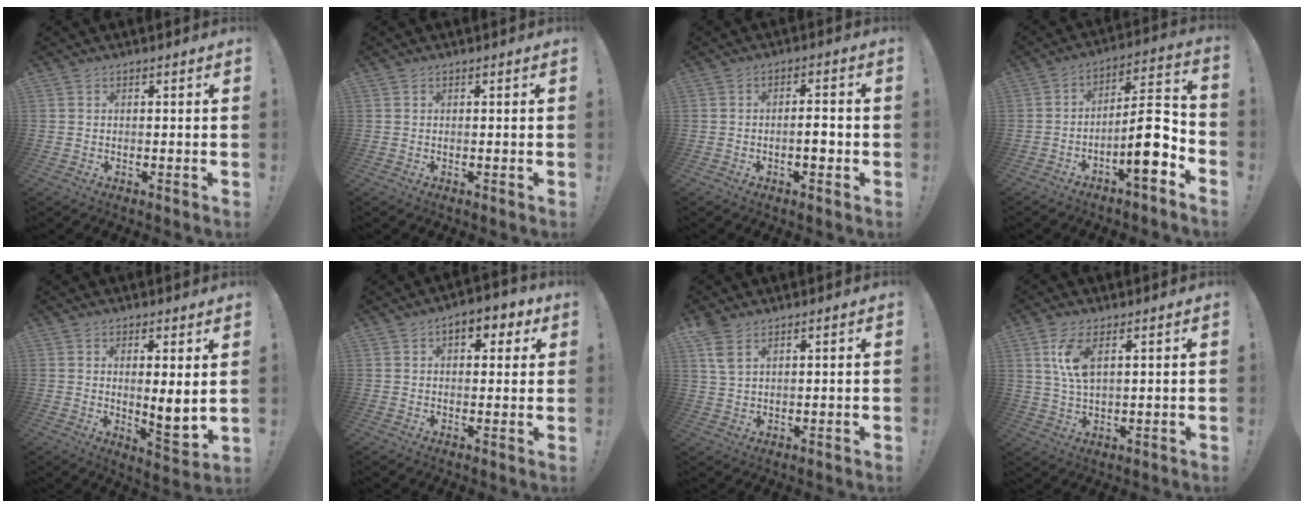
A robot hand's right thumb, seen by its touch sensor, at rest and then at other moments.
{"total": 0.0}
{"total": 4.1, "force": [-1.5, 1.2, 3.6], "torque": [-0.056, 0.007, -0.028]}
{"total": 13.4, "force": [-5.7, 3.4, 11.6], "torque": [-0.178, 0.027, -0.096]}
{"total": 5.6, "force": [2.6, 1.4, 4.8], "torque": [-0.054, -0.047, 0.047]}
{"total": 6.4, "force": [2.8, 3.7, 4.5], "torque": [-0.050, -0.003, 0.043]}
{"total": 5.4, "force": [3.4, 2.6, 3.3], "torque": [-0.065, -0.012, 0.067]}
{"total": 8.1, "force": [3.2, 3.3, 6.6], "torque": [-0.134, -0.009, 0.052]}